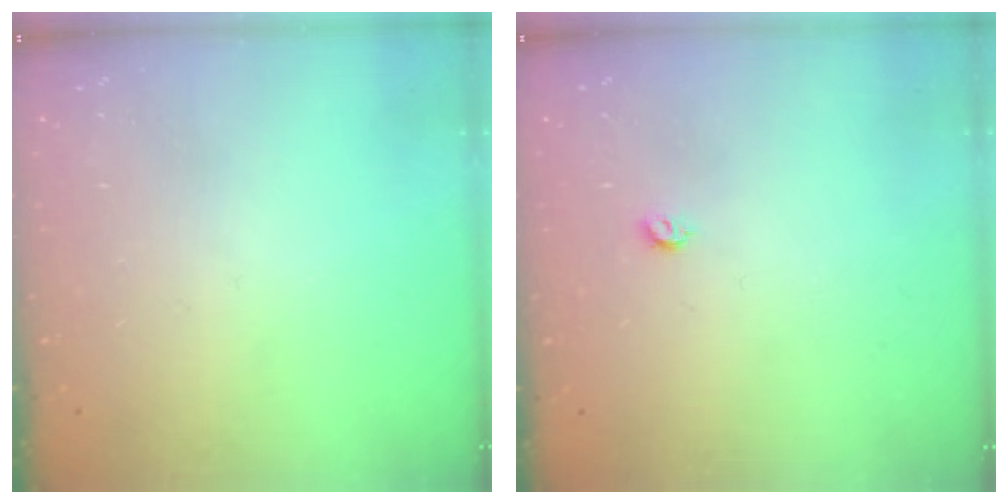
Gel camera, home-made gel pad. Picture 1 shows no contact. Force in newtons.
{"total": 3.4, "press": 3.4, "slide": 0.6}